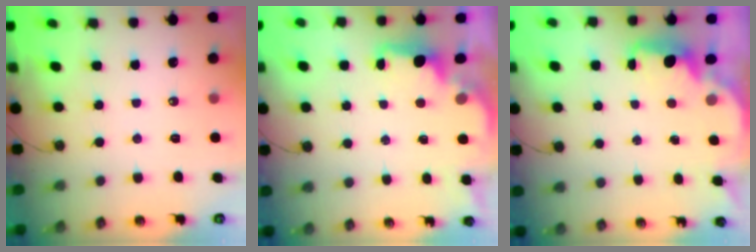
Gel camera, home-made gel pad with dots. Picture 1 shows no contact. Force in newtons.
{"total": 2.7, "press": 2.6, "slide": 0.6}
{"total": 1.7, "press": 1.6, "slide": 0.7}